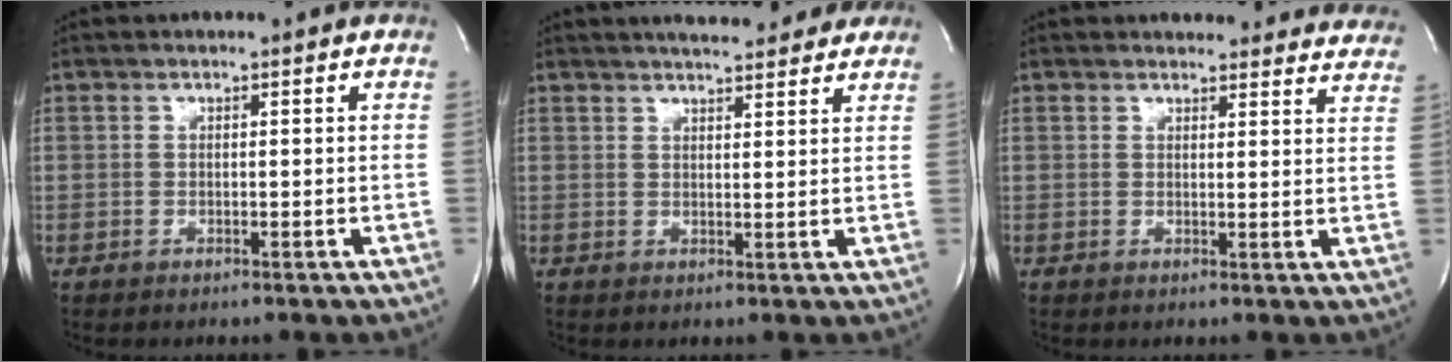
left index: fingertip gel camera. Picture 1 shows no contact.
{"total": 10.4, "force": [9.2, 2.2, 4.1], "torque": [-0.052, 0.014, 0.109]}
{"total": 18.0, "force": [17.2, 4.2, 3.4], "torque": [-0.022, -0.037, 0.177]}